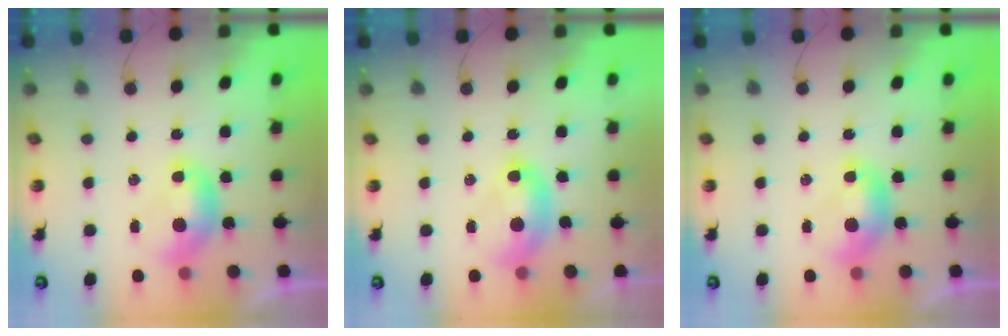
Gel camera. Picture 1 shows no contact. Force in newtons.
{"total": 2.6, "press": 2.6, "slide": 0.6}
{"total": 0.0}